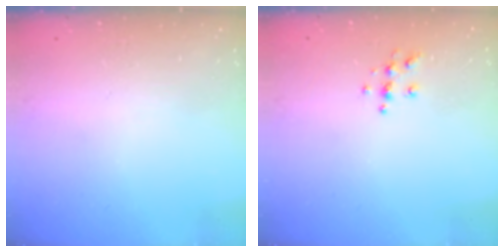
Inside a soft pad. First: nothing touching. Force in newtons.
{"total": 4.4, "press": 4.4, "slide": 0.3}